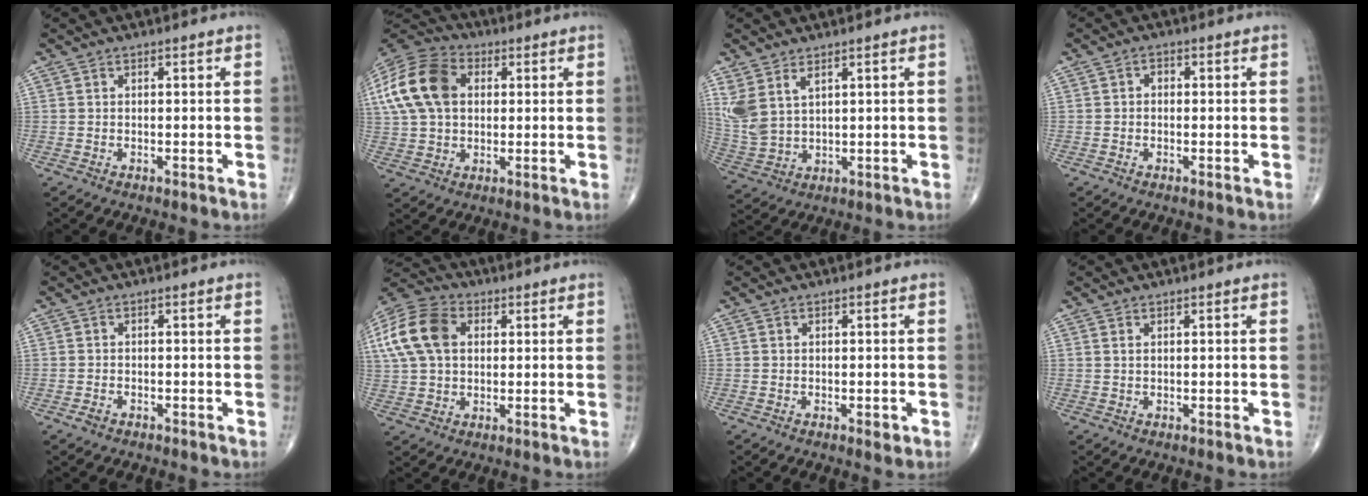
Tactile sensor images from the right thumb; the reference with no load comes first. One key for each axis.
{"total": 18.0, "fx": 4.0, "fy": 12.6, "fz": 12.2, "tx": -0.254, "ty": 0.018, "tz": 0.066}
{"total": 8.1, "fx": 3.9, "fy": 4.3, "fz": 5.6, "tx": -0.129, "ty": -0.012, "tz": 0.095}
{"total": 1.5, "fx": 0.0, "fy": 1.2, "fz": 0.9, "tx": -0.006, "ty": 0.008, "tz": -0.005}
{"total": 1.2, "fx": -0.8, "fy": 0.7, "fz": 0.6, "tx": -0.015, "ty": 0.004, "tz": -0.015}
{"total": 15.4, "fx": 3.5, "fy": 10.7, "fz": 10.5, "tx": -0.221, "ty": 0.014, "tz": 0.058}
{"total": 1.2, "fx": -0.4, "fy": 0.5, "fz": 1.0, "tx": -0.011, "ty": -0.002, "tz": -0.004}
{"total": 0.7, "fx": 0.4, "fy": 0.3, "fz": 0.5, "tx": -0.012, "ty": 0.005, "tz": 0.009}